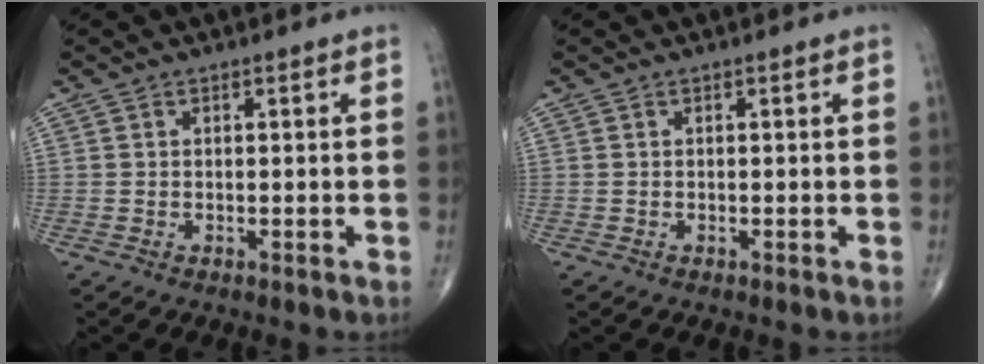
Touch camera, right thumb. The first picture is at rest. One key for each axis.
{"total": 0.0}